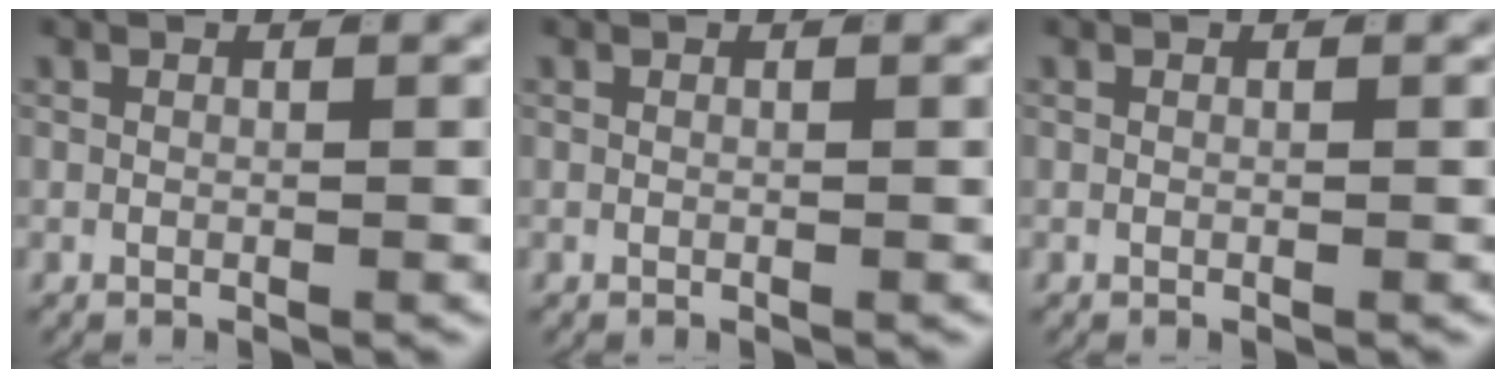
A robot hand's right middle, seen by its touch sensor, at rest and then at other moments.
{"total": 0.0}
{"total": 0.0}